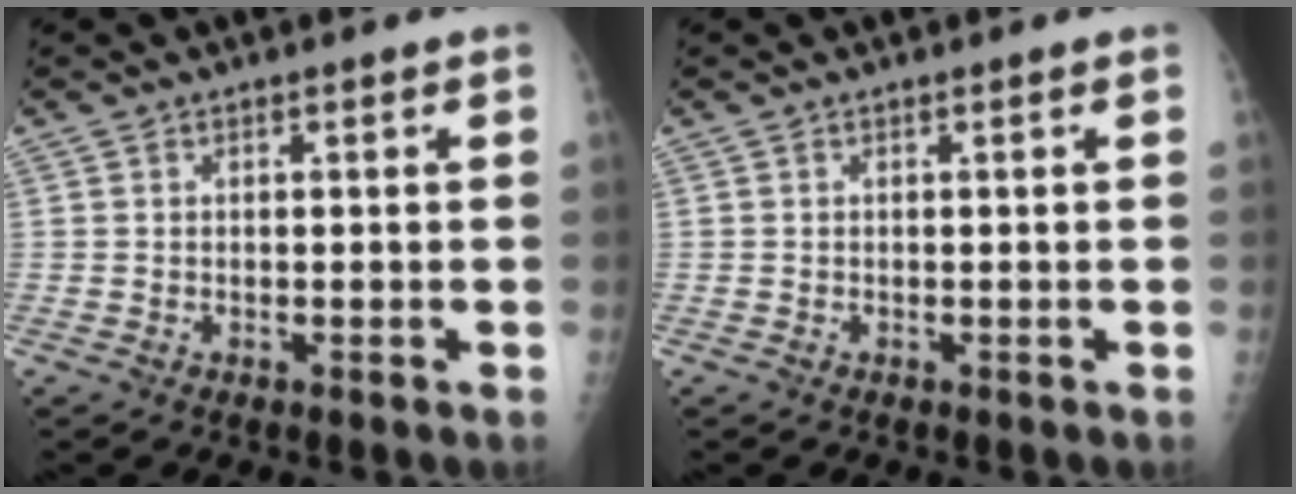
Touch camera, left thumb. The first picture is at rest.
{"total": 0.0}